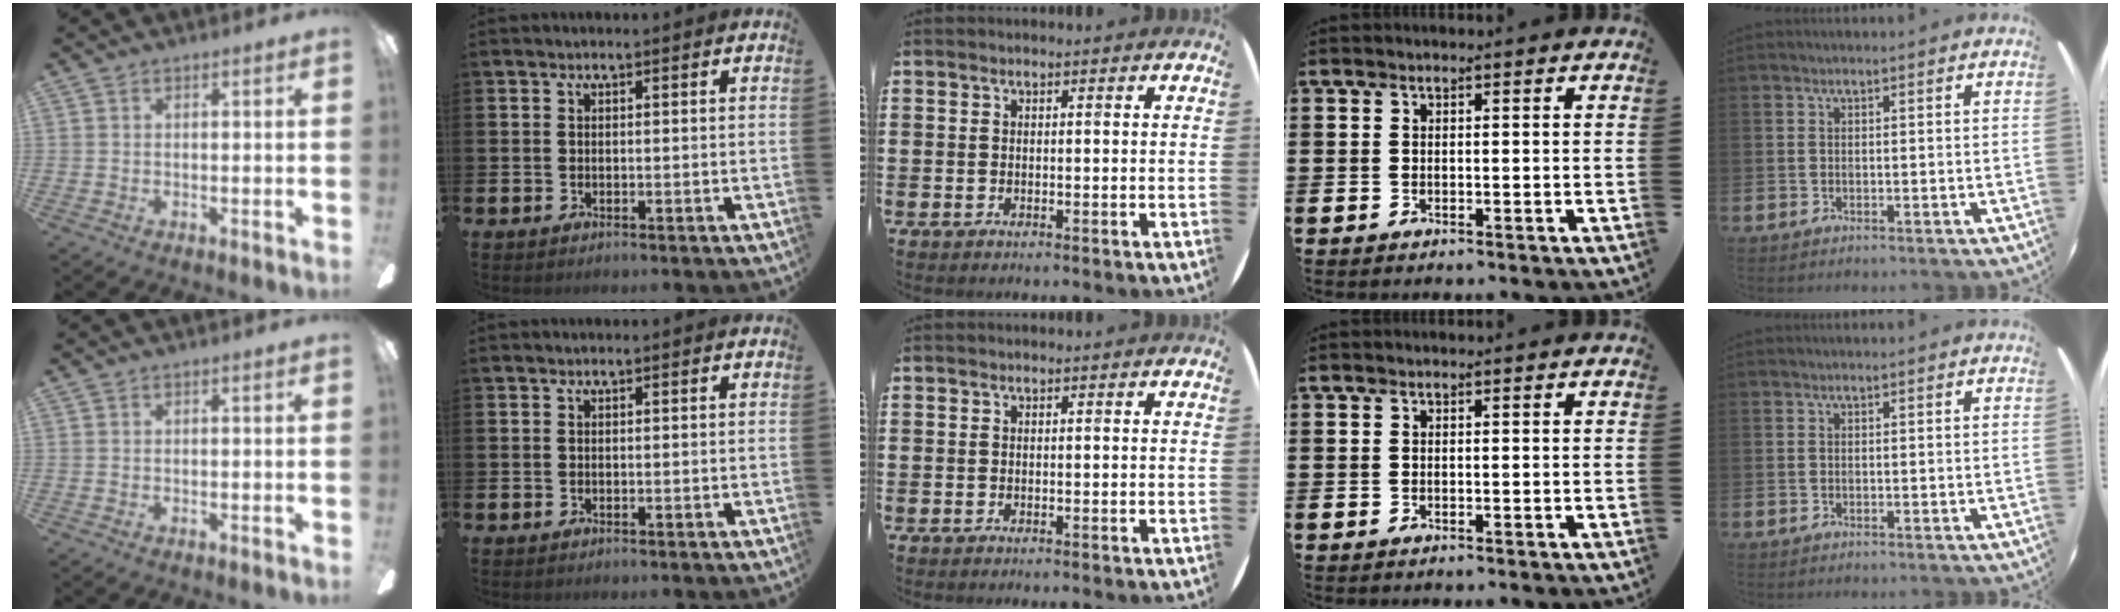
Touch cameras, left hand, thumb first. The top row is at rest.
{}